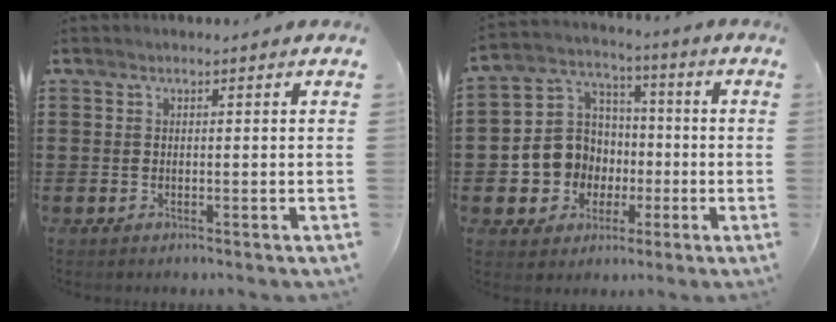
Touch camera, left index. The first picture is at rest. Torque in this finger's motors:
{"motor_torque": [1.33, 0.80, 0.45, 0.08]}